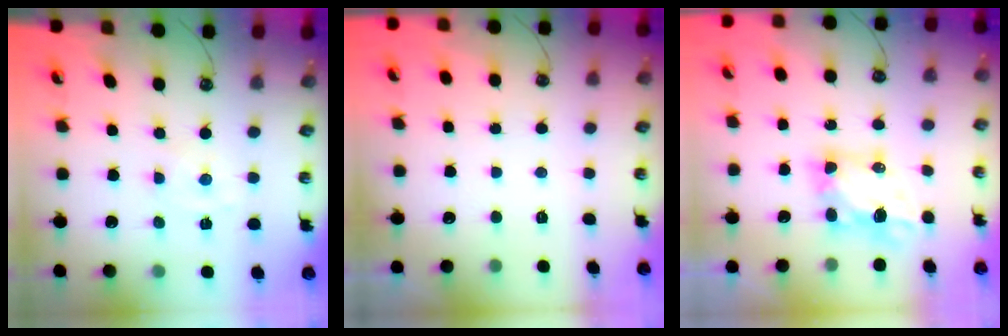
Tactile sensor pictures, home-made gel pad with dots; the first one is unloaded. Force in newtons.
{"total": 0.0}
{"total": 5.4, "press": 5.4, "slide": 0.4}